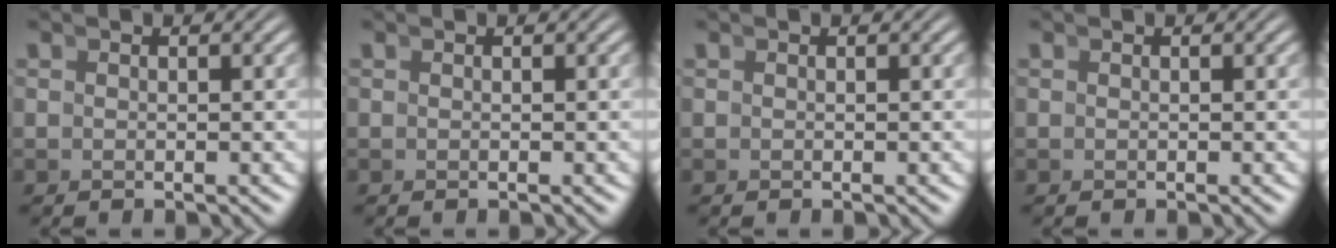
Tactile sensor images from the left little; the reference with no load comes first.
{"total": 0.0}
{"total": 0.0}
{"total": 0.0}